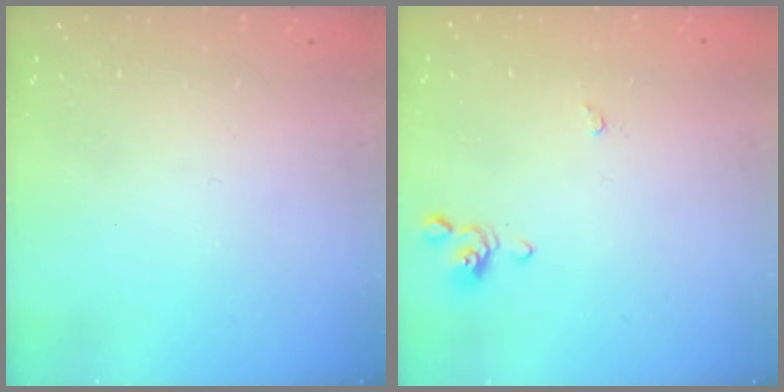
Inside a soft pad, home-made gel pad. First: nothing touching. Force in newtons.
{"total": 0.5, "press": 0.5, "slide": 0.2}